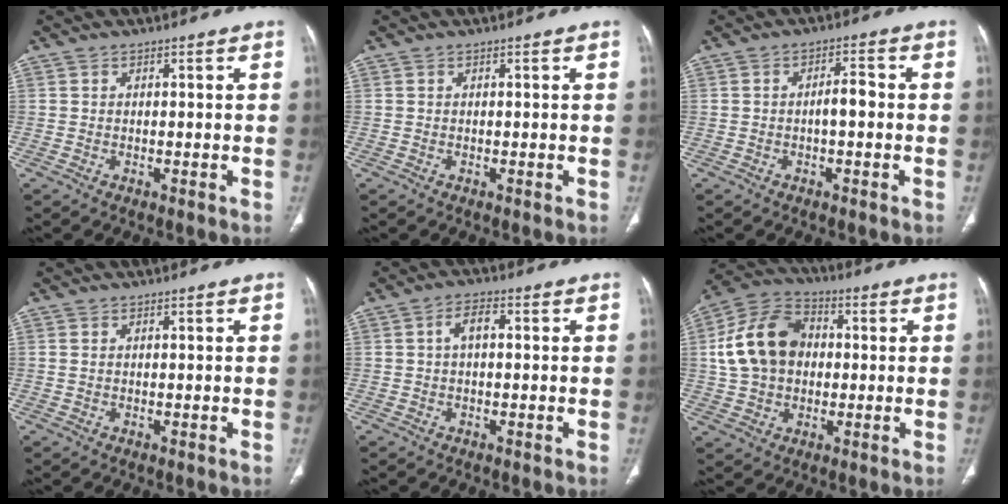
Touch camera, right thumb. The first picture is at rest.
{"total": 0.0}
{"total": 3.4, "force": [-0.6, 1.3, 3.1], "torque": [-0.047, 0.013, -0.013]}
{"total": 0.7, "force": [0.2, 0.4, 0.5], "torque": [-0.015, 0.007, 0.008]}
{"total": 3.6, "force": [0.4, 1.9, 3.0], "torque": [-0.049, 0.011, 0.003]}
{"total": 15.0, "force": [1.4, 11.2, 9.8], "torque": [-0.162, 0.023, 0.019]}